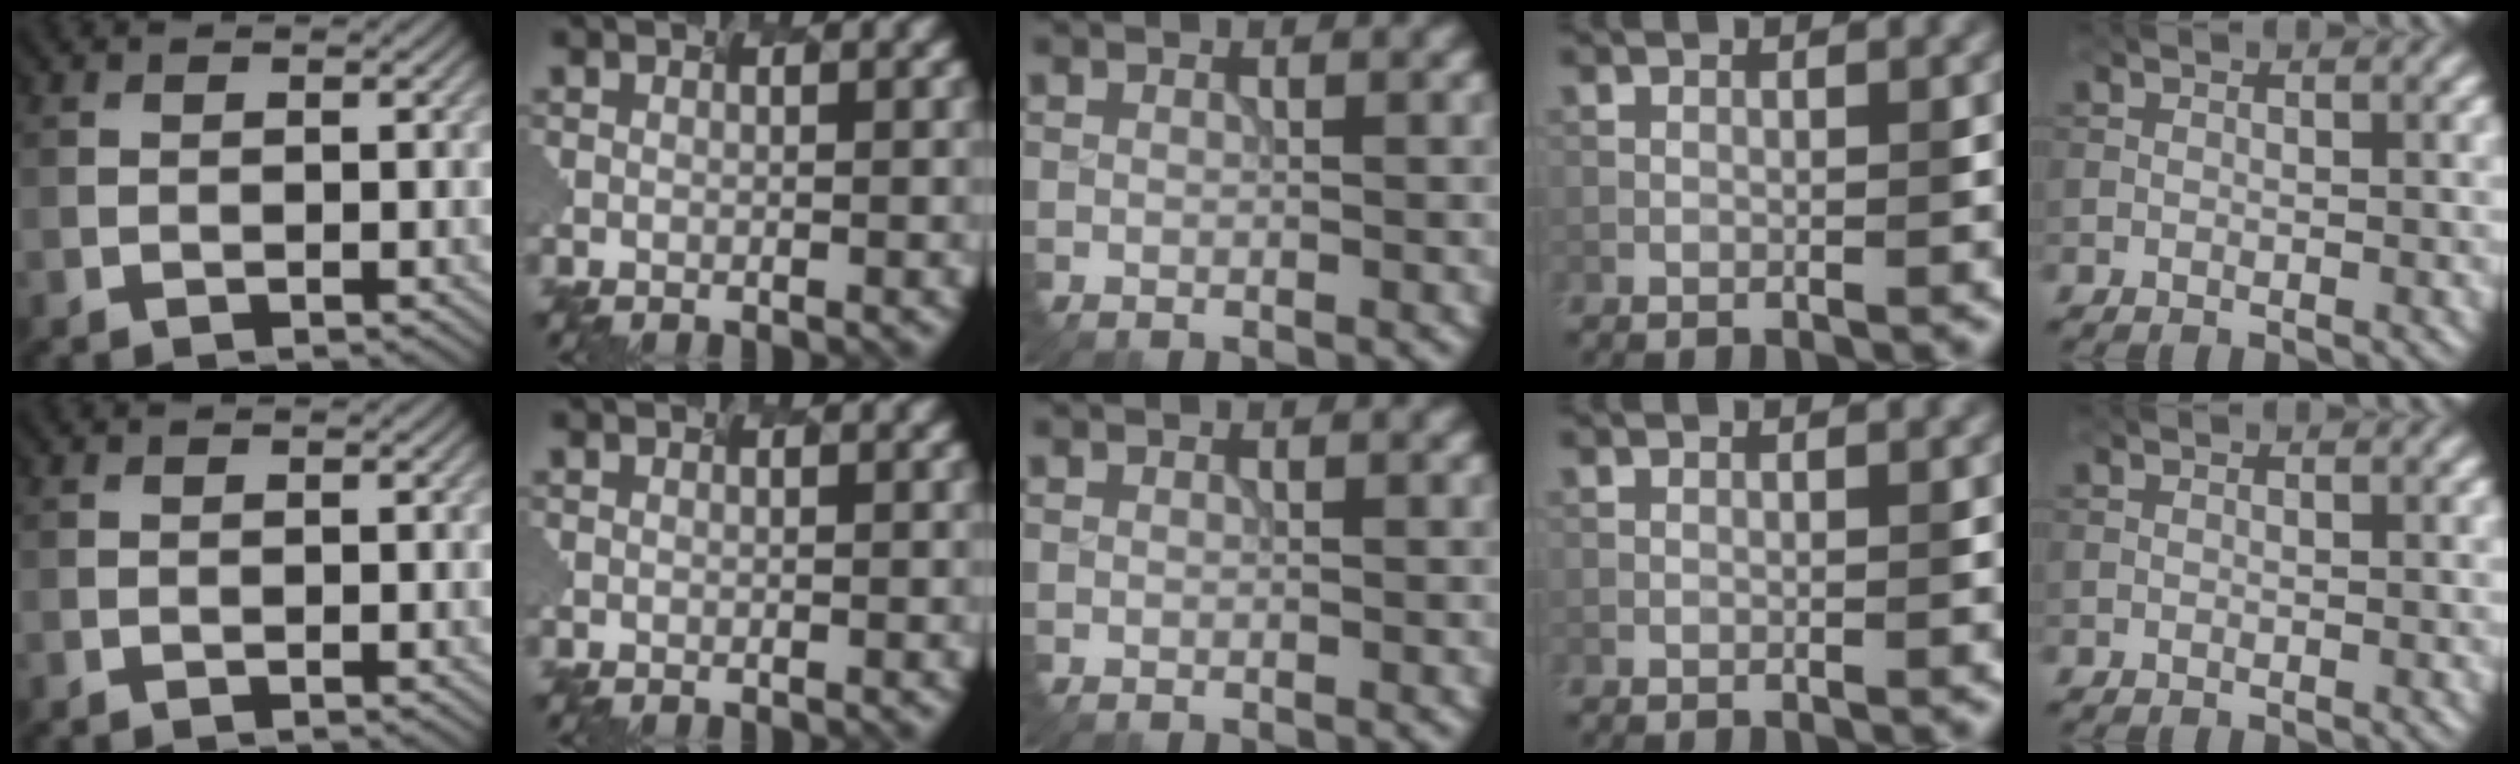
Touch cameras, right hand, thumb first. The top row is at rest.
{}